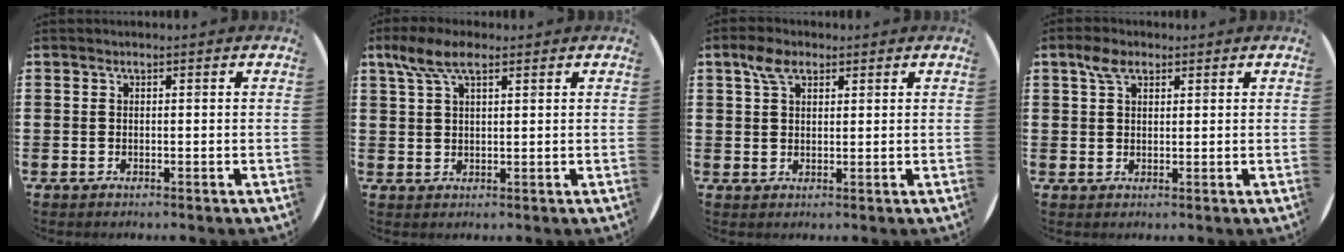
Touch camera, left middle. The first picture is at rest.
{"total": 5.6, "force": [3.3, 2.3, 3.9], "torque": [-0.076, 0.006, 0.057]}
{"total": 3.9, "force": [2.4, 2.1, 2.2], "torque": [-0.040, 0.006, 0.043]}
{"total": 3.3, "force": [2.2, 1.8, 1.8], "torque": [-0.031, 0.004, 0.038]}